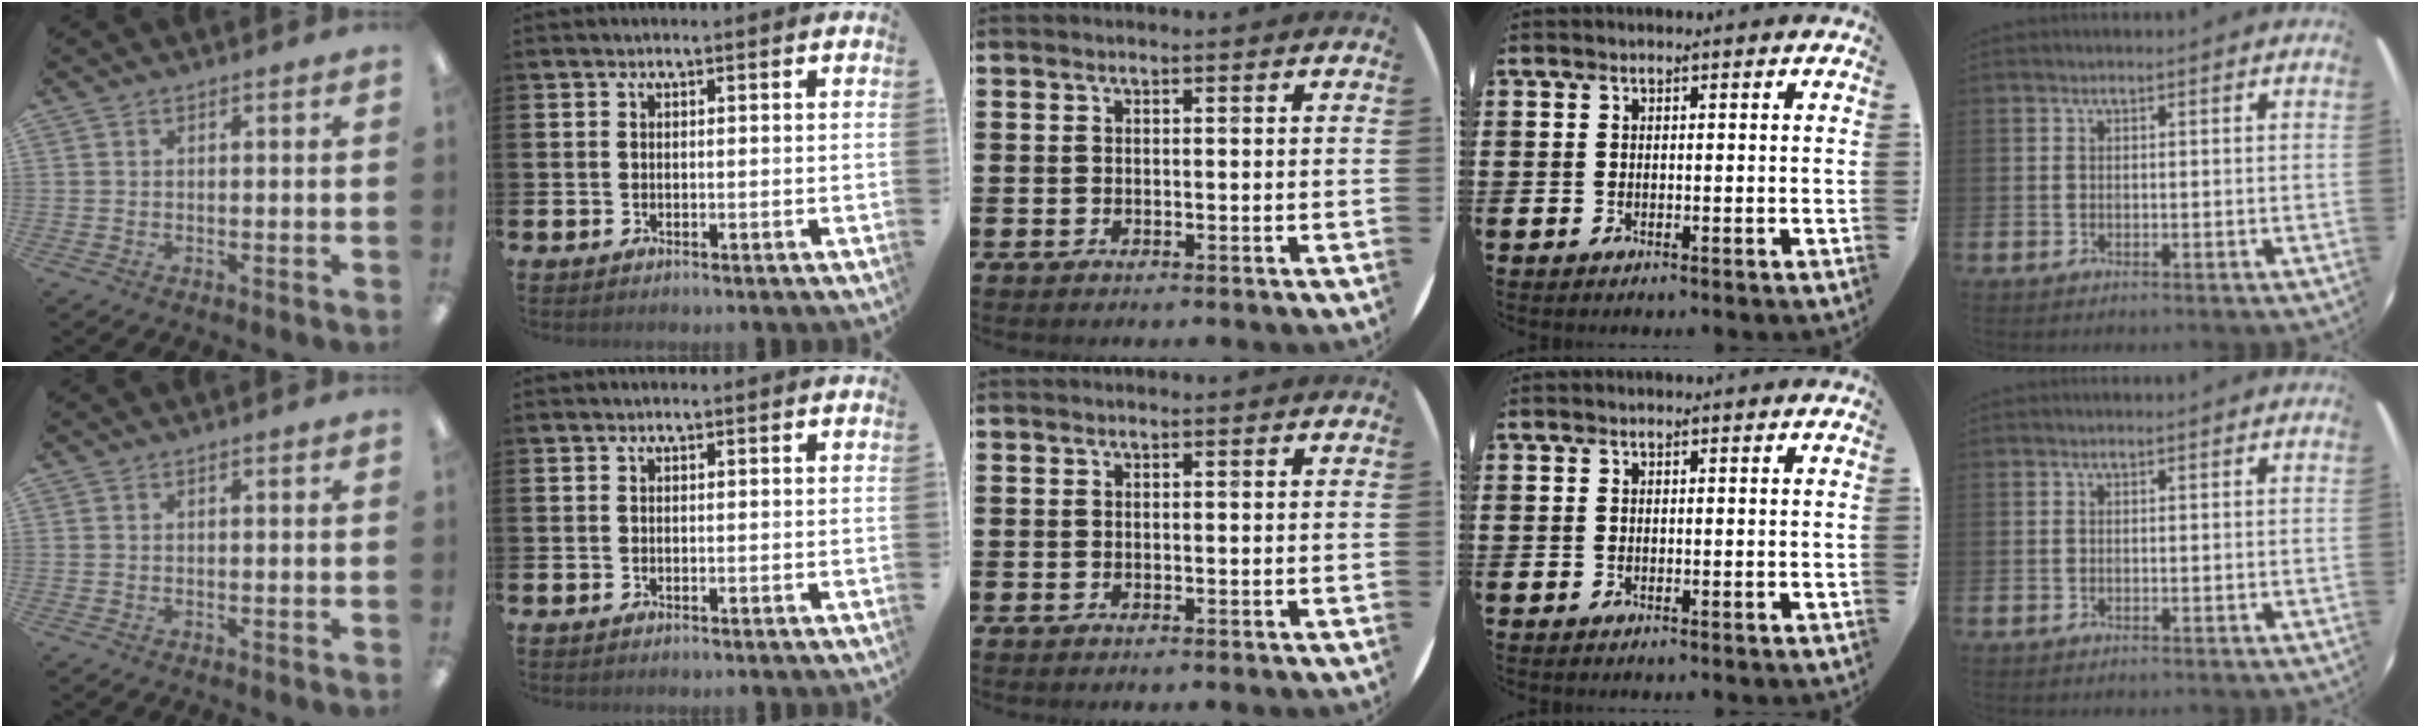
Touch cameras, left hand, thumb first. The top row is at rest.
{}